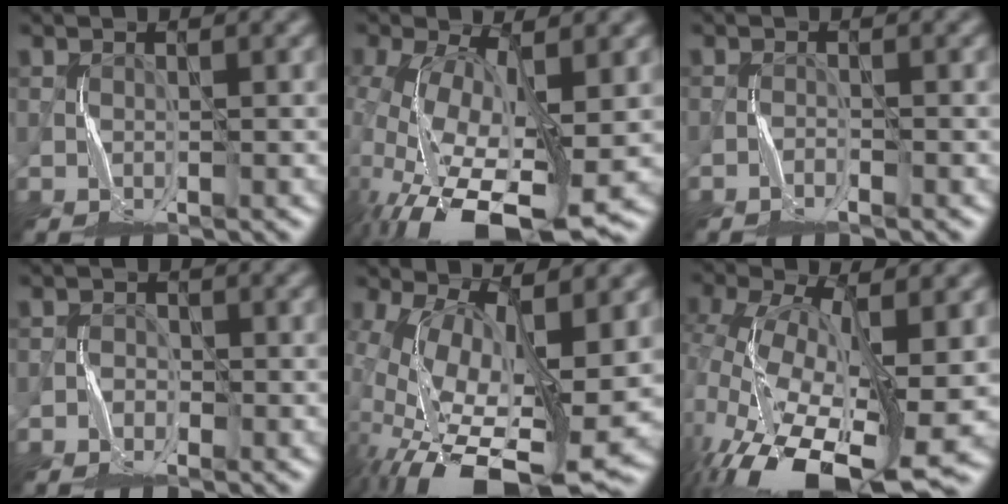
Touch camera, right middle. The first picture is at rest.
{"total": 14.6, "force": [-4.7, 6.5, 12.3], "torque": [-0.255, -0.030, -0.071]}
{"total": 0.9, "force": [-0.9, -0.1, 0.1], "torque": [-0.003, 0.004, -0.018]}
{"total": 1.6, "force": [-1.0, 1.2, 0.3], "torque": [0.010, 0.004, -0.023]}
{"total": 16.0, "force": [-3.5, 7.0, 13.9], "torque": [-0.269, -0.038, -0.039]}
{"total": 13.9, "force": [-4.8, 5.6, 11.8], "torque": [-0.239, -0.023, -0.079]}